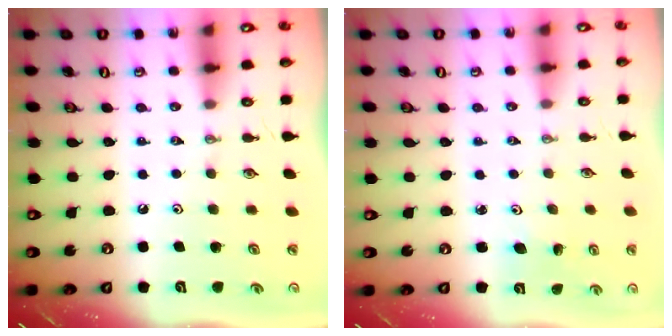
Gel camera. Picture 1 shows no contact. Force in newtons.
{"total": 3.6, "press": 3.5, "slide": 0.4}